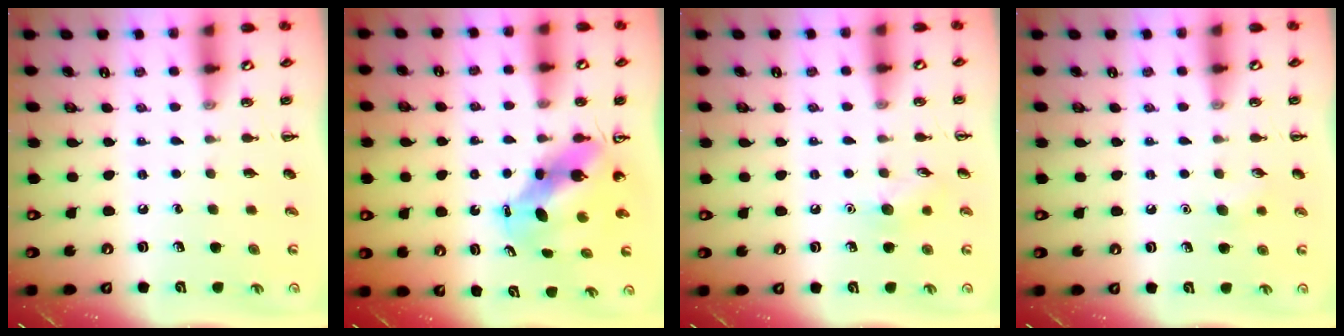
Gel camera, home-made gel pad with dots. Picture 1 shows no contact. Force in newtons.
{"total": 7.5, "press": 7.1, "slide": 2.2}
{"total": 6.6, "press": 6.4, "slide": 1.5}
{"total": 4.3, "press": 4.2, "slide": 1.0}